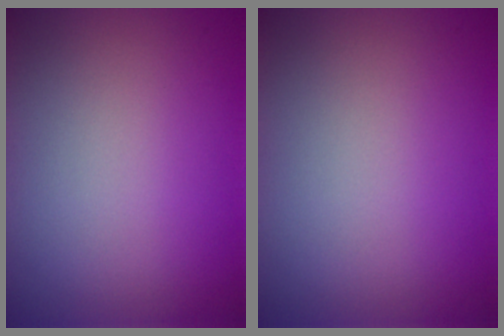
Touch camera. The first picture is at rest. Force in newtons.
{"total": 0.0}